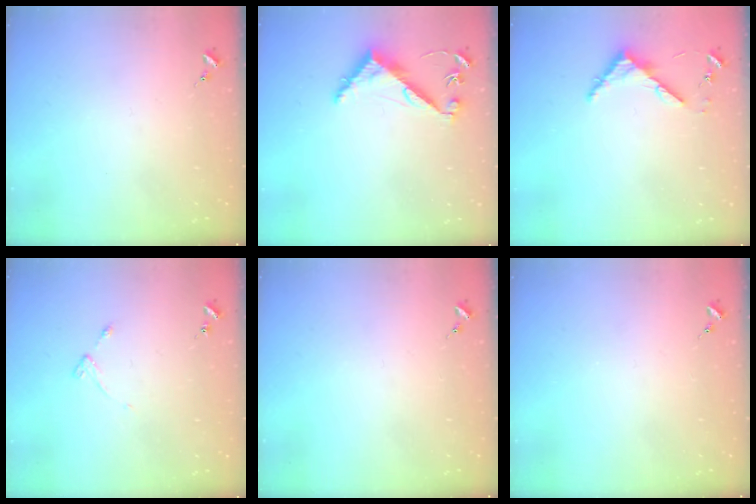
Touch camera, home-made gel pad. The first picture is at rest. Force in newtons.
{"total": 6.7, "press": 6.6, "slide": 0.7}
{"total": 4.6, "press": 4.6, "slide": 0.4}
{"total": 4.7, "press": 4.6, "slide": 0.6}
{"total": 0.0}
{"total": 0.0}